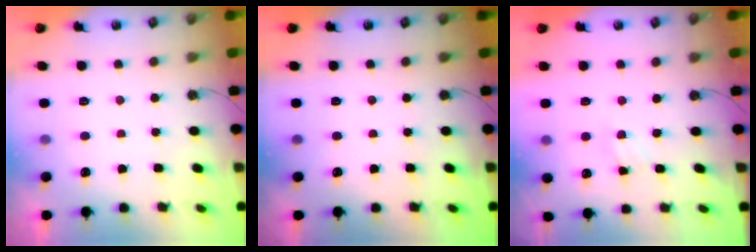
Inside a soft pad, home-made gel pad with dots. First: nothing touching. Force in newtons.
{"total": 0.0}
{"total": 4.0, "press": 4.0, "slide": 0.5}